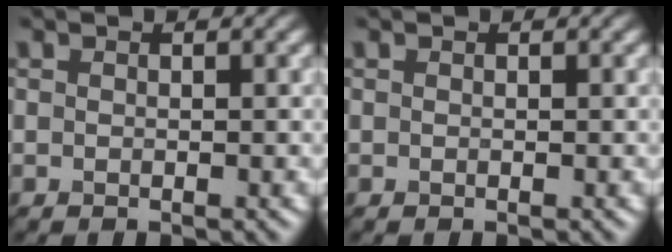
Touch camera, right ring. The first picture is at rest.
{"total": 0.0}